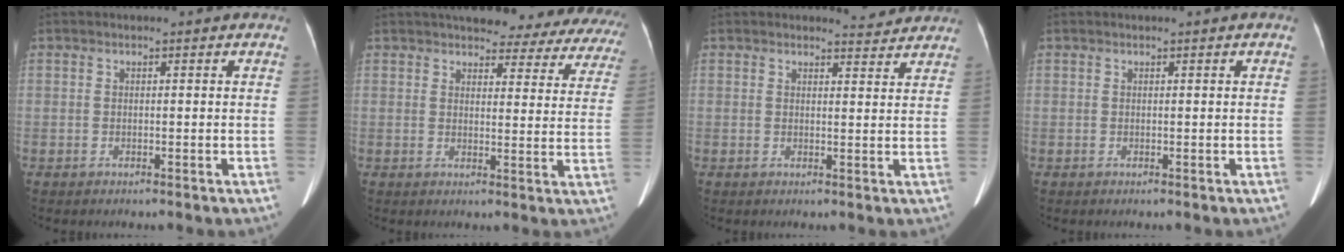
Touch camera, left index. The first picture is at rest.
{"total": 23.1, "force": [20.4, 6.4, 8.6], "torque": [-0.108, -0.026, 0.220]}
{"total": 2.9, "force": [2.8, 0.3, -0.2], "torque": [-0.007, -0.013, 0.030]}
{"total": 0.0}